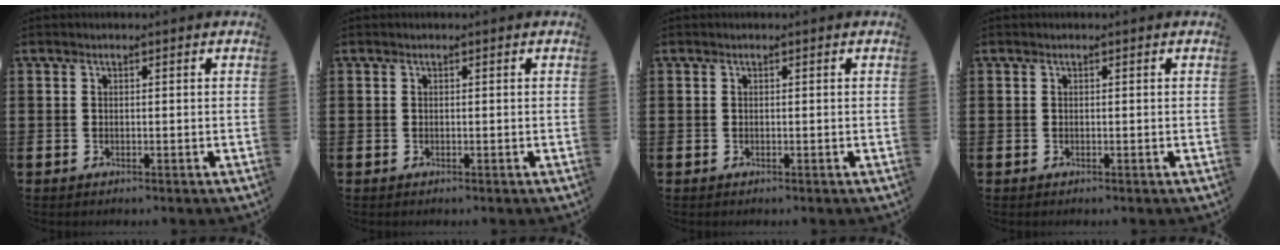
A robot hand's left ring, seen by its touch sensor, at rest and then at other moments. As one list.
[{"total": 0.0}, {"total": 0.0}, {"total": 0.0}]